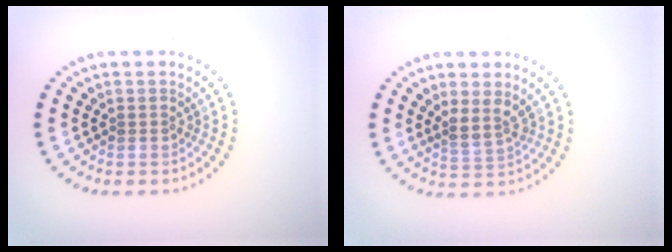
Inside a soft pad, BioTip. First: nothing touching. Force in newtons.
{"total": 2.3, "press": 1.7, "slide": 1.5}